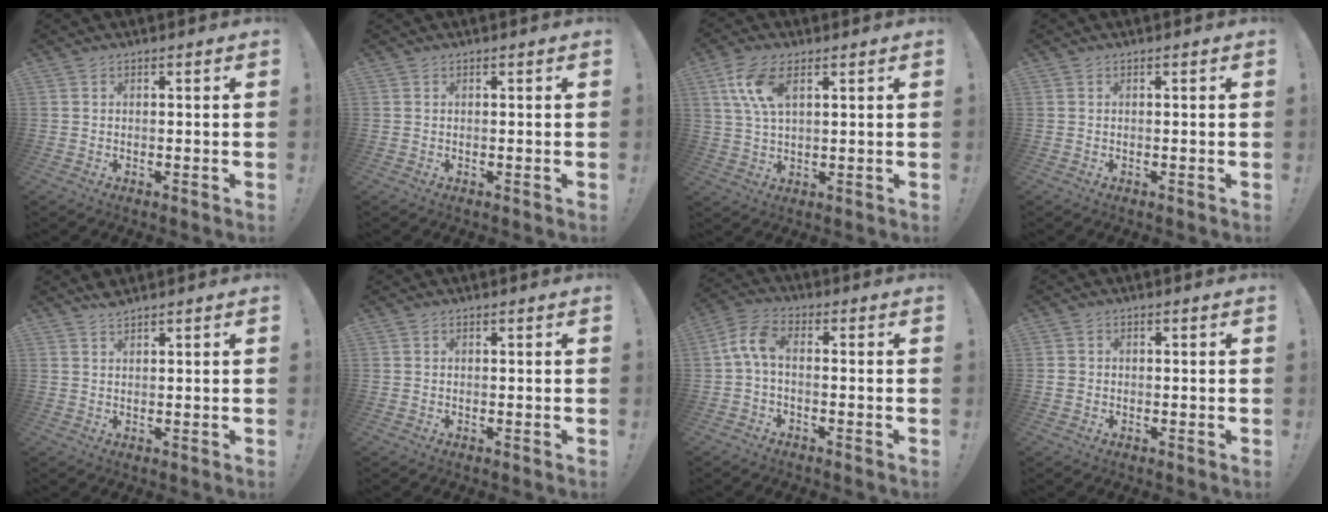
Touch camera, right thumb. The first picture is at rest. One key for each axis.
{"total": 0.0}
{"total": 9.4, "fx": 3.8, "fy": 4.4, "fz": 7.4, "tx": -0.150, "ty": -0.004, "tz": 0.071}
{"total": 0.0}
{"total": 2.0, "fx": 1.8, "fy": 0.3, "fz": 0.7, "tx": -0.008, "ty": -0.011, "tz": 0.032}
{"total": 0.0}
{"total": 6.4, "fx": -0.2, "fy": 3.2, "fz": 5.6, "tx": -0.117, "ty": 0.007, "tz": 0.000}
{"total": 1.5, "fx": -0.4, "fy": 1.3, "fz": 0.3, "tx": -0.005, "ty": 0.005, "tz": -0.008}